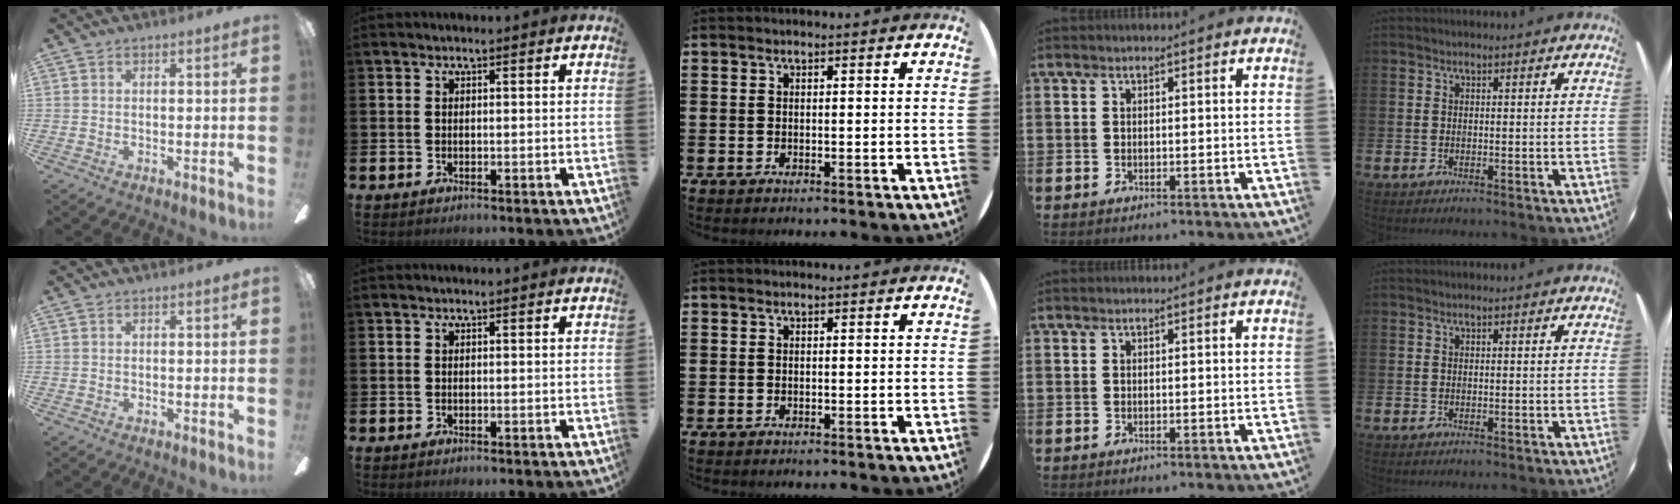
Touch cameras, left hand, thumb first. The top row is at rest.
{}